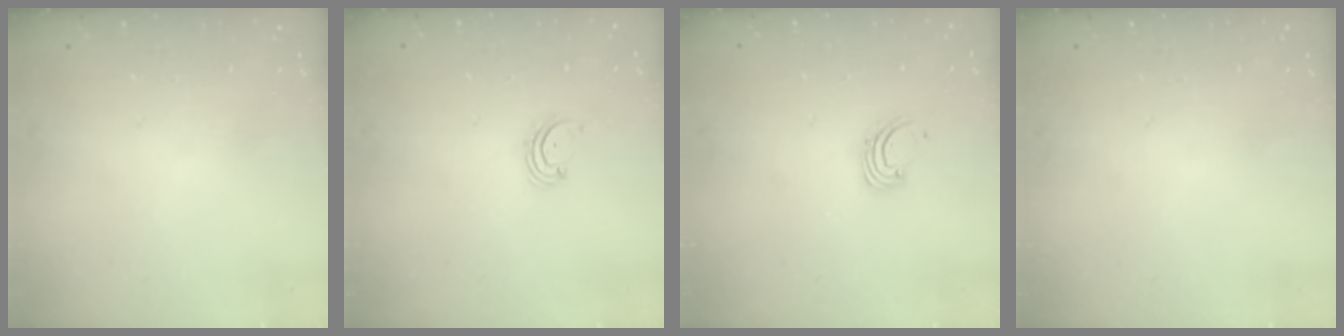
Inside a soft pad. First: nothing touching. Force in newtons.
{"total": 1.7, "press": 1.6, "slide": 0.2}
{"total": 1.6, "press": 1.6, "slide": 0.1}
{"total": 0.0}